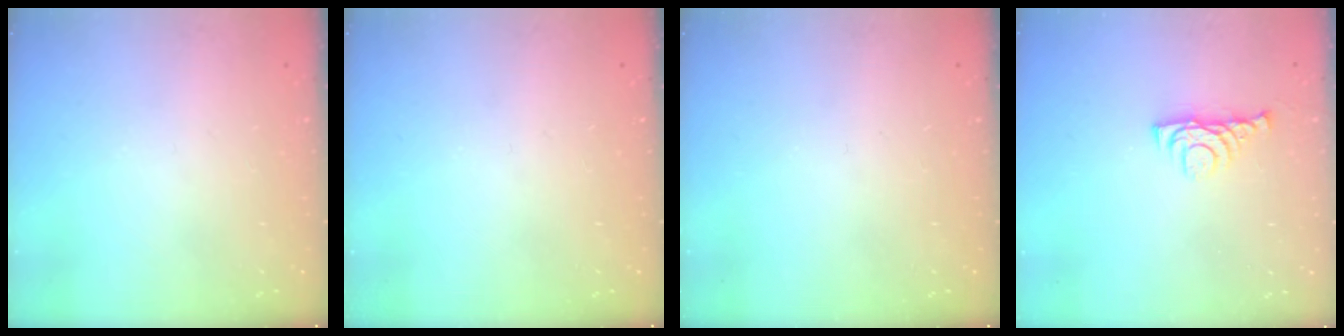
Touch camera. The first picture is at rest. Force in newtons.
{"total": 0.0}
{"total": 0.0}
{"total": 5.5, "press": 5.4, "slide": 1.1}